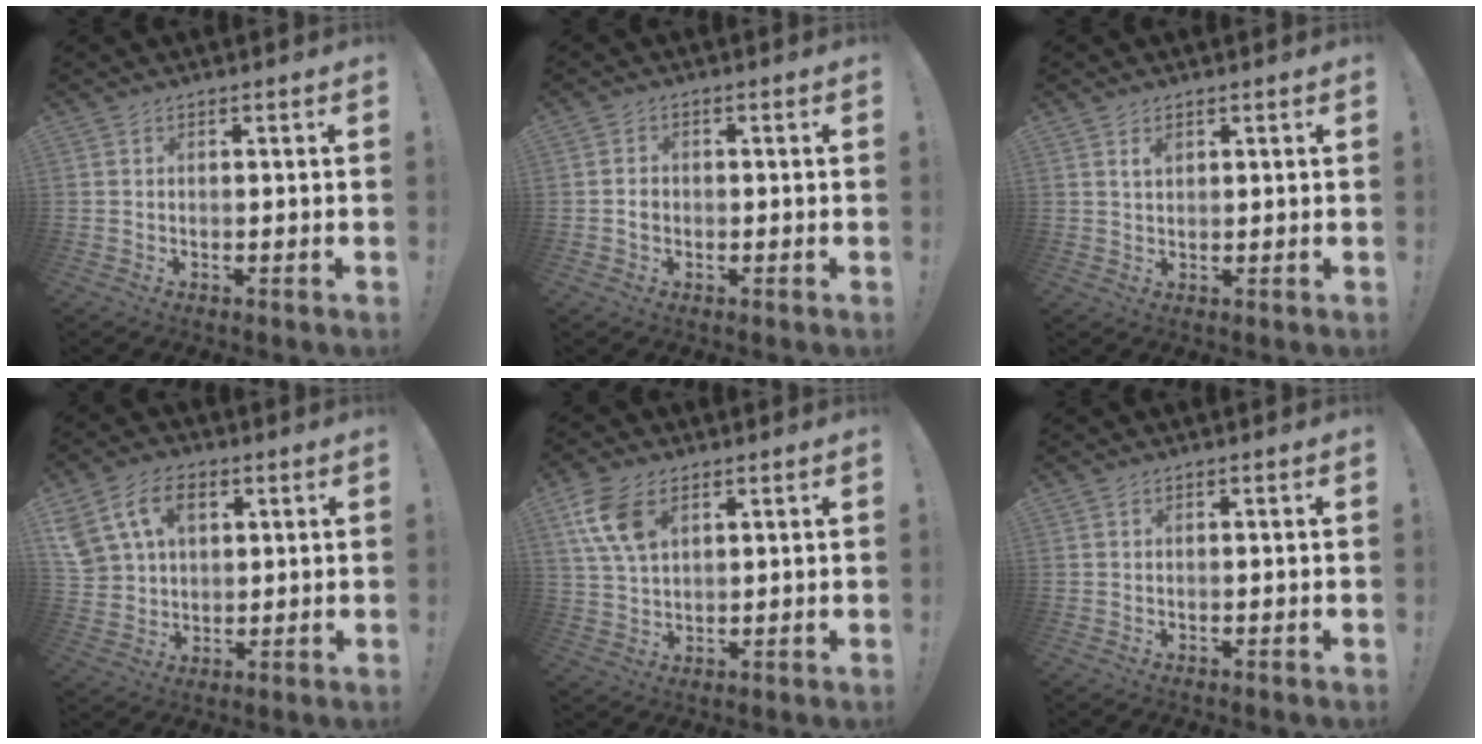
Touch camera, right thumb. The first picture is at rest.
{"total": 2.3, "force": [-0.7, 1.8, 1.2], "torque": [-0.011, 0.003, -0.014]}
{"total": 1.9, "force": [1.1, 1.1, 1.0], "torque": [-0.008, -0.005, 0.019]}
{"total": 14.5, "force": [6.0, 10.1, 8.5], "torque": [-0.159, -0.016, 0.118]}
{"total": 10.5, "force": [4.7, 6.2, 7.0], "torque": [-0.141, -0.007, 0.091]}
{"total": 0.0}